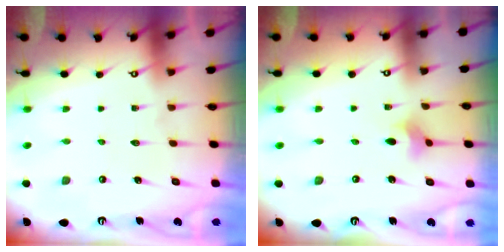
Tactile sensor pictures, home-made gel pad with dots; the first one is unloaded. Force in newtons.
{"total": 2.8, "press": 2.7, "slide": 0.7}